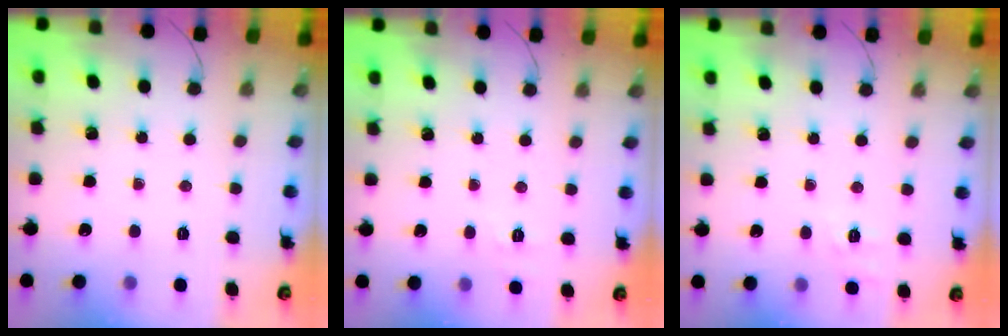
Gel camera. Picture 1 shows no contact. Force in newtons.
{"total": 3.6, "press": 3.2, "slide": 1.7}
{"total": 2.0, "press": 0.9, "slide": 1.8}